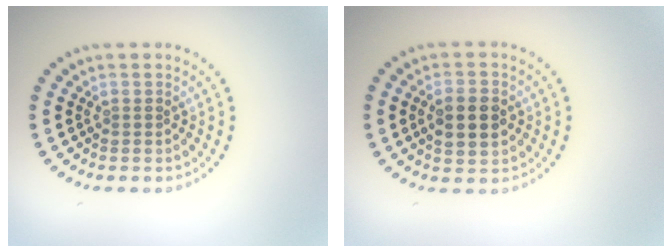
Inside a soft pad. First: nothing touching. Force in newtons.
{"total": 3.8, "press": 3.8, "slide": 0.2}